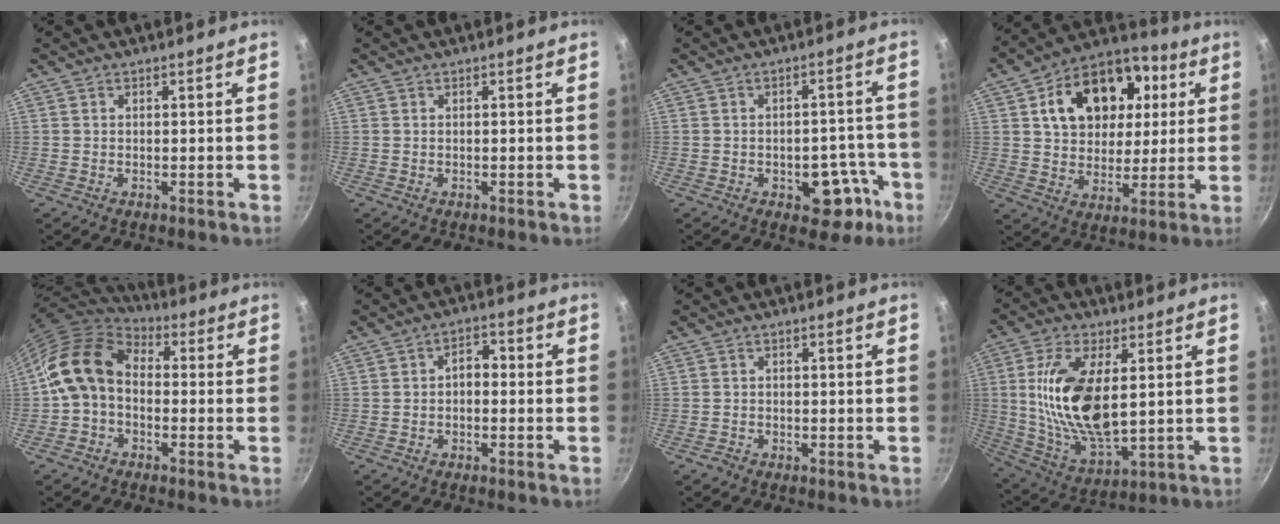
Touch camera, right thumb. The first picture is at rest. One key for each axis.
{"total": 0.0}
{"total": 8.9, "fx": -4.1, "fy": 5.1, "fz": 6.0, "tx": -0.041, "ty": 0.041, "tz": -0.043}
{"total": 19.1, "fx": 5.5, "fy": 13.6, "fz": 12.3, "tx": -0.152, "ty": 0.009, "tz": 0.088}
{"total": 12.9, "fx": -0.8, "fy": 9.2, "fz": 9.0, "tx": -0.165, "ty": 0.037, "tz": -0.032}
{"total": 3.5, "fx": -0.4, "fy": 2.3, "fz": 2.6, "tx": -0.026, "ty": 0.018, "tz": -0.016}
{"total": 1.0, "fx": -0.7, "fy": 0.6, "fz": 0.1, "tx": -0.002, "ty": 0.002, "tz": -0.018}
{"total": 17.9, "fx": 2.7, "fy": 8.3, "fz": 15.6, "tx": -0.301, "ty": -0.019, "tz": 0.062}